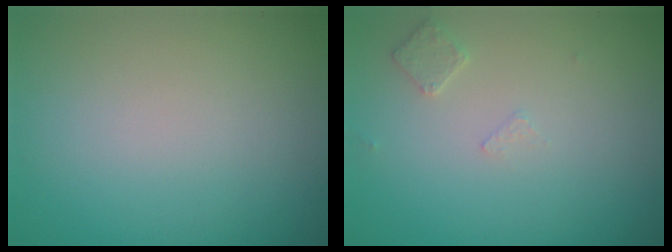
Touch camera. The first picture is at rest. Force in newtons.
{"total": 1.2, "press": 1.1, "slide": 0.3}